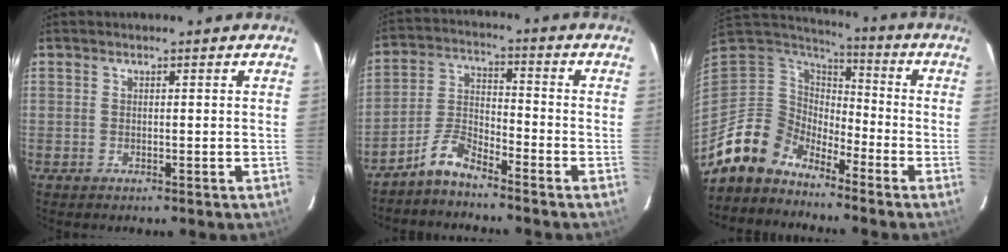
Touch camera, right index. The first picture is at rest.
{"total": 6.1, "force": [-5.2, 1.4, 2.7], "torque": [-0.070, 0.023, -0.111]}
{"total": 10.2, "force": [-8.7, 5.3, 0.5], "torque": [-0.030, 0.035, -0.178]}